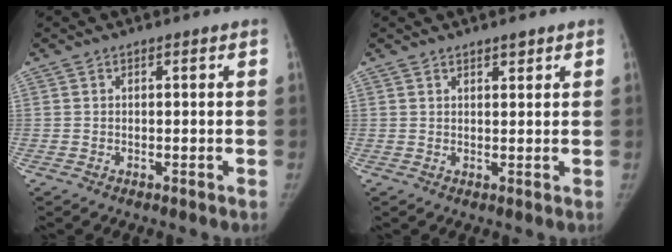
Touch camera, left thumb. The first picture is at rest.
{"total": 1.9, "force": [1.5, 0.7, 1.0], "torque": [-0.008, -0.009, 0.022]}